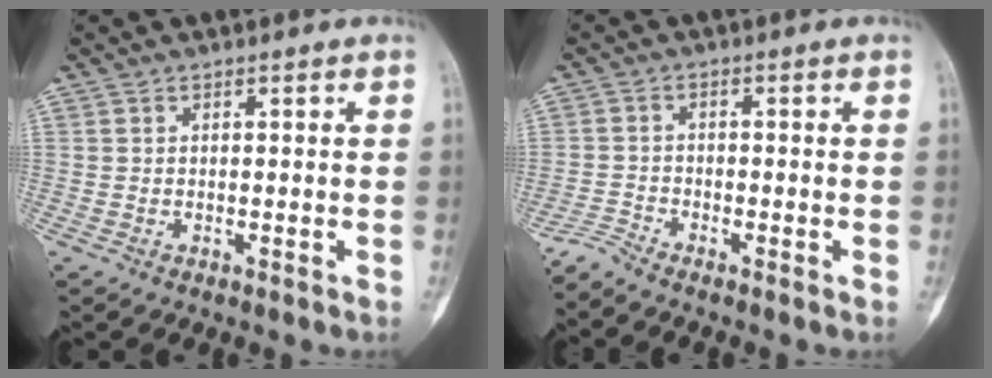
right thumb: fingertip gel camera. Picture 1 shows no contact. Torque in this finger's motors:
{"motor_torque": [0.34, -0.62, 0.27, -0.21, -0.04]}